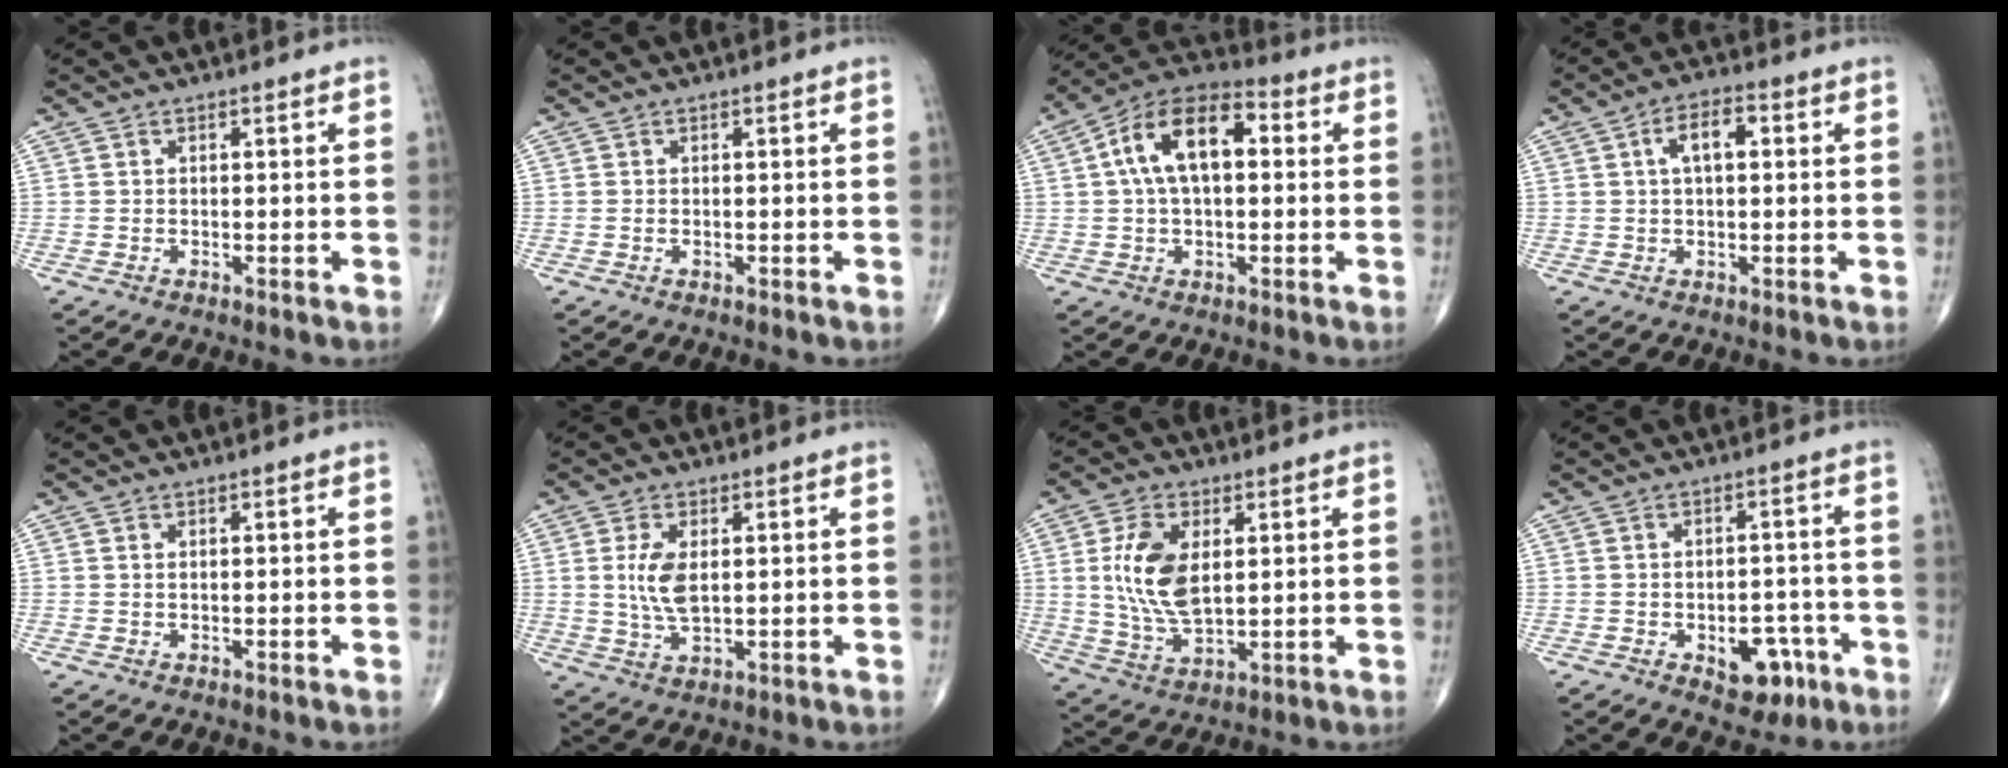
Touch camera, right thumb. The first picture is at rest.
{"total": 0.0}
{"total": 14.1, "force": [2.4, 7.7, 11.6], "torque": [-0.198, 0.034, 0.031]}
{"total": 5.8, "force": [1.2, 2.8, 4.9], "torque": [-0.082, 0.014, 0.016]}
{"total": 0.0}
{"total": 6.4, "force": [0.9, 3.1, 5.5], "torque": [-0.113, -0.008, 0.021]}
{"total": 11.6, "force": [2.2, 6.2, 9.6], "torque": [-0.184, -0.014, 0.048]}
{"total": 7.9, "force": [-3.5, 4.8, 5.2], "torque": [-0.037, 0.026, -0.038]}